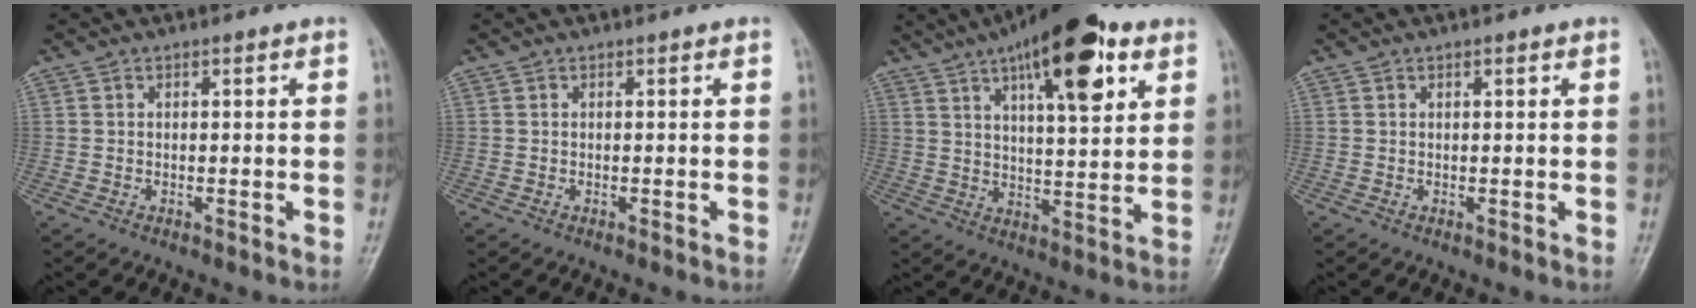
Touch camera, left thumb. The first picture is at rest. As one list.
[{"total": 0.0}, {"total": 18.2, "force": [9.2, 6.2, 14.4], "torque": [-0.190, -0.025, 0.138]}, {"total": 0.7, "force": [0.4, 0.2, 0.6], "torque": [-0.010, 0.000, 0.005]}]